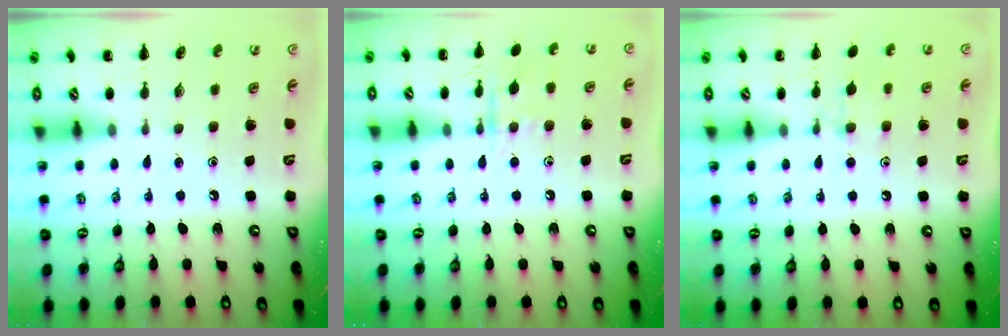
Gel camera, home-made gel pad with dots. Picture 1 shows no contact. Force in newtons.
{"total": 8.1, "press": 8.1, "slide": 0.7}
{"total": 8.1, "press": 7.9, "slide": 1.8}